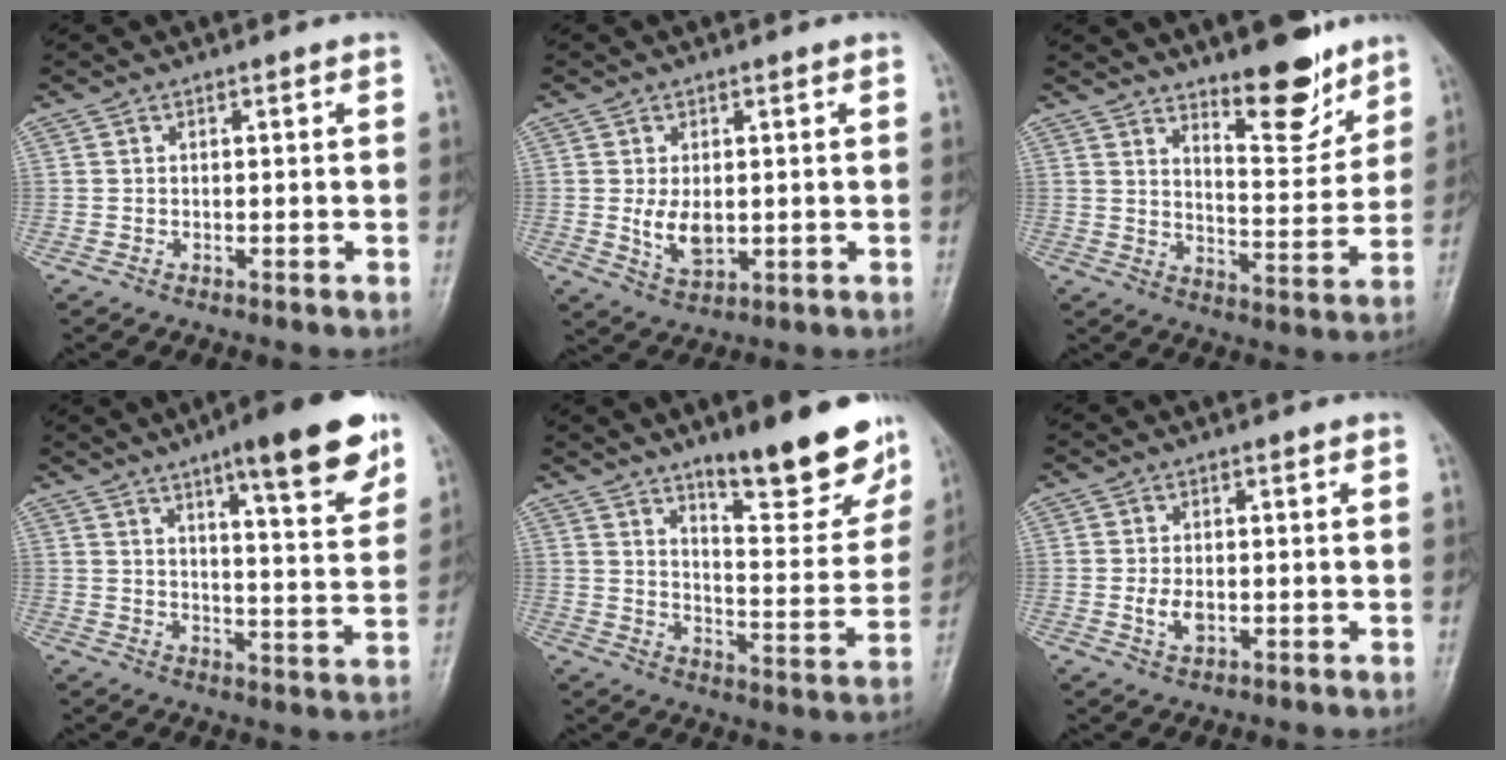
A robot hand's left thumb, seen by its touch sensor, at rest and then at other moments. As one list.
[{"total": 5.2, "force": [0.1, 3.1, 4.2], "torque": [-0.069, -0.013, 0.013]}, {"total": 10.9, "force": [8.0, 3.5, 6.4], "torque": [-0.069, -0.068, 0.131]}, {"total": 15.9, "force": [9.5, 3.2, 12.3], "torque": [-0.149, -0.045, 0.135]}, {"total": 17.4, "force": [12.2, 4.6, 11.5], "torque": [-0.111, -0.083, 0.184]}, {"total": 2.9, "force": [-0.3, 1.7, 2.3], "torque": [-0.046, -0.005, -0.004]}]